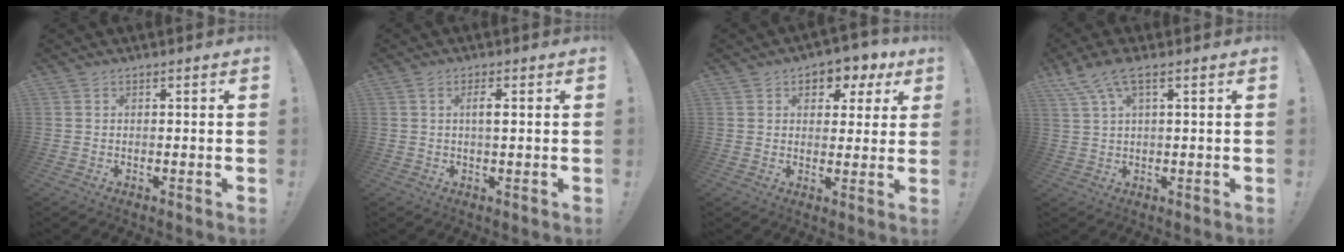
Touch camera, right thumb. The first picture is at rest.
{"total": 2.8, "force": [0.2, 0.6, 2.8], "torque": [-0.045, 0.001, -0.002]}
{"total": 5.7, "force": [2.4, 4.4, 2.7], "torque": [-0.023, -0.012, 0.042]}
{"total": 6.5, "force": [3.5, 1.6, 5.2], "torque": [-0.107, -0.008, 0.069]}